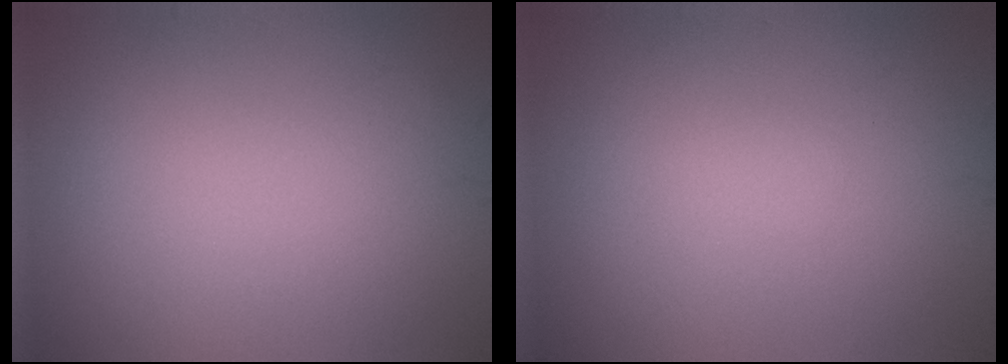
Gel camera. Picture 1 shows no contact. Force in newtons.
{"total": 0.6, "press": 0.6, "slide": 0.1}